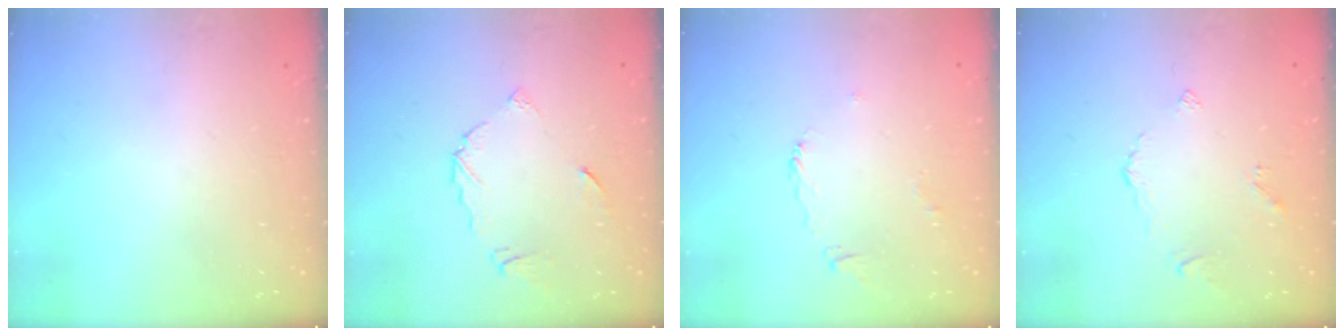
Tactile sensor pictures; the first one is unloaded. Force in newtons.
{"total": 6.4, "press": 6.4, "slide": 0.3}
{"total": 3.2, "press": 3.1, "slide": 0.8}
{"total": 2.6, "press": 2.6, "slide": 0.5}